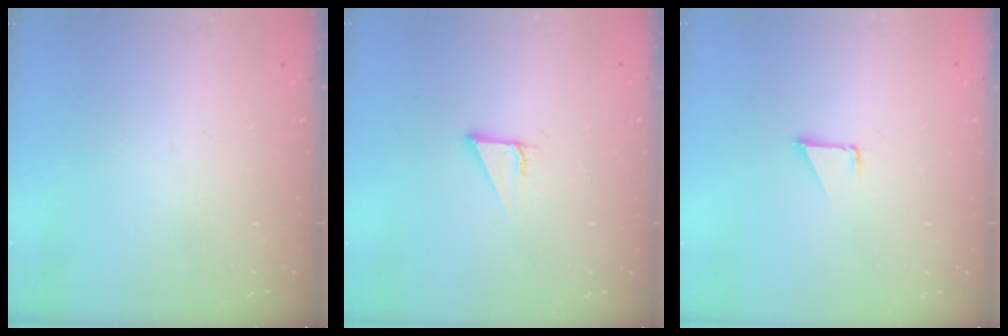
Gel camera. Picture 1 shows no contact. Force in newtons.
{"total": 2.9, "press": 2.9, "slide": 0.1}
{"total": 1.5, "press": 1.5, "slide": 0.1}